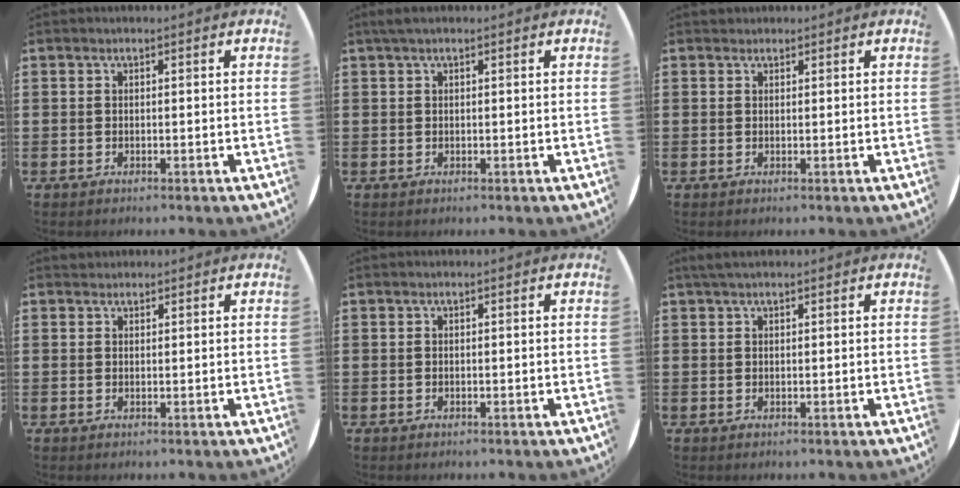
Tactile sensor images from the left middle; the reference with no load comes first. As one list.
[{"total": 0.9, "force": [0.6, 0.1, 0.6], "torque": [-0.011, 0.004, 0.010]}, {"total": 0.6, "force": [0.5, 0.3, -0.2], "torque": [0.012, 0.002, 0.008]}, {"total": 0.8, "force": [0.7, 0.3, -0.2], "torque": [0.012, 0.001, 0.013]}, {"total": 0.0}, {"total": 1.3, "force": [1.1, 0.3, 0.6], "torque": [-0.013, 0.004, 0.020]}]